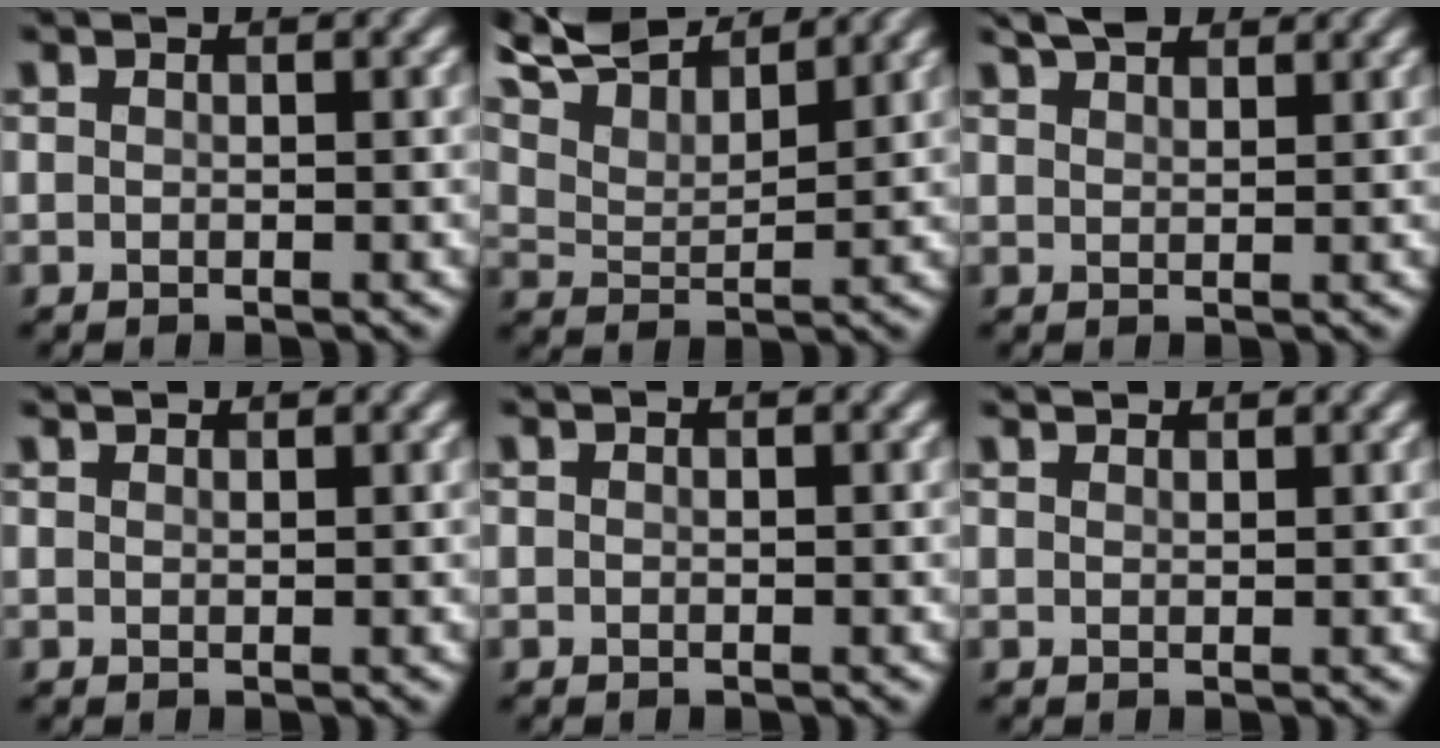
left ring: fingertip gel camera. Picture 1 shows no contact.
{"total": 8.4, "force": [7.5, 1.7, 3.3], "torque": [-0.078, 0.019, 0.119]}
{"total": 3.0, "force": [2.6, 0.8, 1.2], "torque": [-0.019, 0.010, 0.046]}
{"total": 1.3, "force": [1.3, 0.1, 0.3], "torque": [-0.006, -0.003, 0.015]}
{"total": 0.0}
{"total": 1.7, "force": [1.6, 0.2, 0.4], "torque": [-0.006, -0.004, 0.021]}